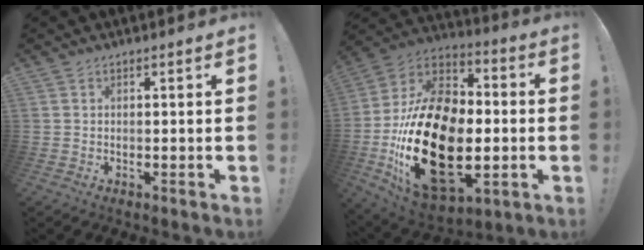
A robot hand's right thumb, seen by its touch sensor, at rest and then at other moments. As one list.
[{"total": 32.9, "force": [-5.9, 20.6, 25.0], "torque": [-0.496, 0.025, -0.080]}]